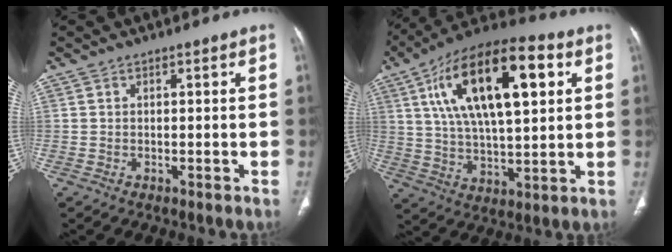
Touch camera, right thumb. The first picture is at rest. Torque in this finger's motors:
{"motor_torque": [-1.42, 2.99, 1.27, 0.25, 0.22]}